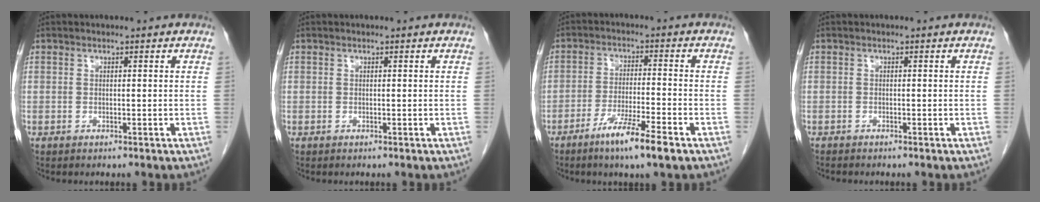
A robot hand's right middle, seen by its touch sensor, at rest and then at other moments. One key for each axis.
{"total": 0.0}
{"total": 7.9, "fx": -4.9, "fy": 0.0, "fz": 6.2, "tx": -0.112, "ty": -0.015, "tz": -0.087}
{"total": 0.7, "fx": -0.7, "fy": 0.1, "fz": 0.1, "tx": -0.005, "ty": -0.001, "tz": -0.014}